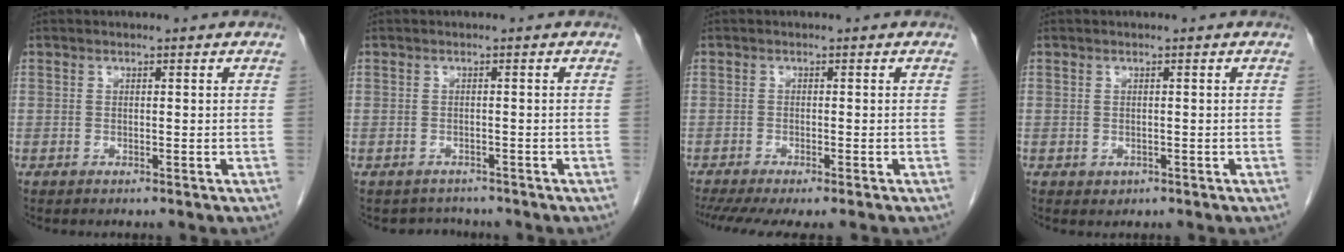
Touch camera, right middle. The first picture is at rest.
{"total": 2.3, "force": [-2.0, 1.1, -0.3], "torque": [-0.001, 0.001, -0.031]}
{"total": 7.7, "force": [-6.1, 1.1, 4.5], "torque": [-0.066, -0.010, -0.098]}
{"total": 0.8, "force": [-0.2, 0.7, 0.3], "torque": [-0.009, 0.000, 0.002]}